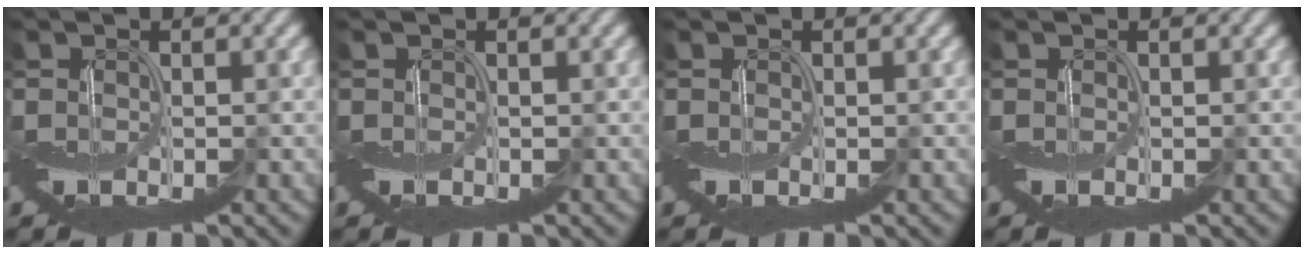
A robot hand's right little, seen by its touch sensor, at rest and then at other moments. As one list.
[{"total": 0.0}, {"total": 0.0}, {"total": 0.0}]